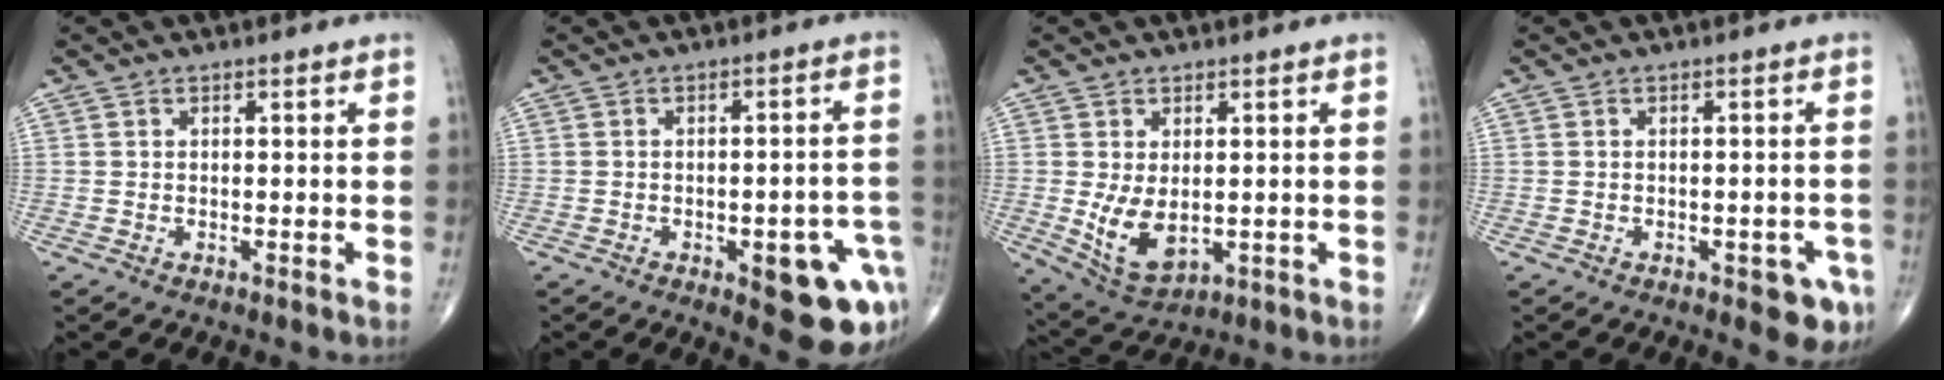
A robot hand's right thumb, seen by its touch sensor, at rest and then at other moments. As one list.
[{"total": 13.0, "force": [-5.3, 5.0, 10.8], "torque": [-0.088, 0.027, -0.050]}, {"total": 7.7, "force": [-0.4, 4.4, 6.3], "torque": [-0.110, -0.015, 0.012]}, {"total": 5.3, "force": [-2.4, 2.3, 4.1], "torque": [-0.031, 0.006, -0.023]}]